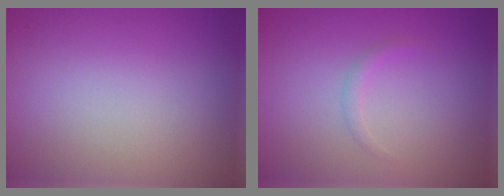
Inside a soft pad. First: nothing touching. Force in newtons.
{"total": 0.9, "press": 0.9, "slide": 0.0}